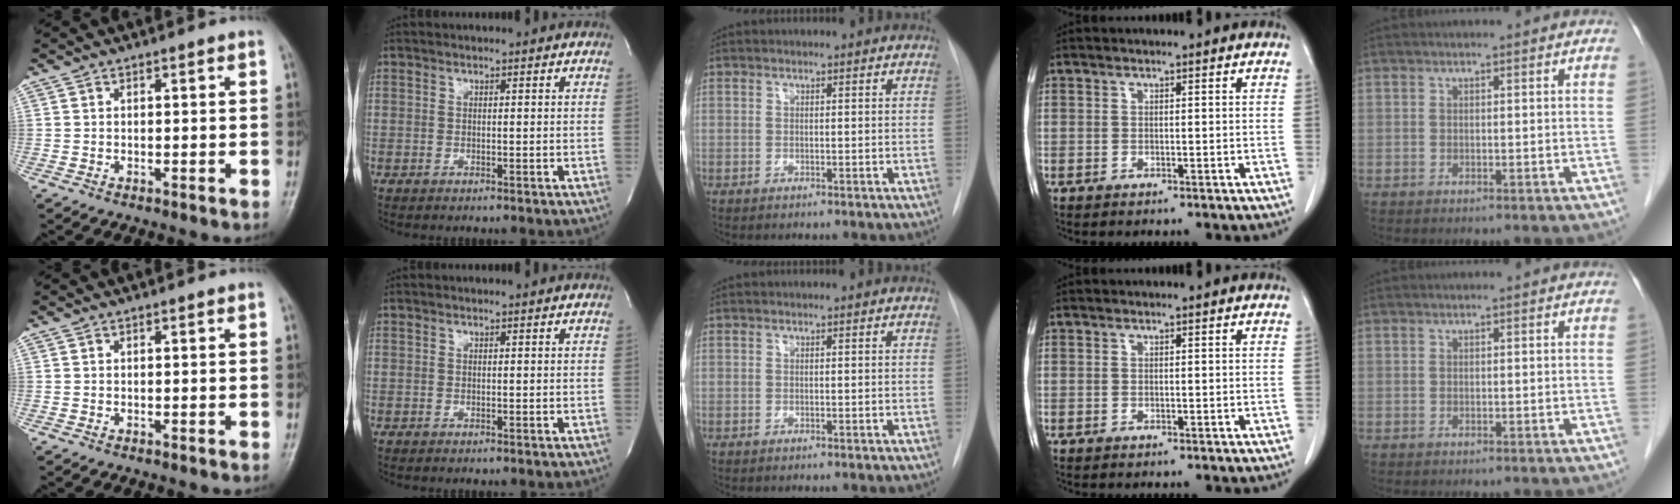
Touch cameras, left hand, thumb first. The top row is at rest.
{}